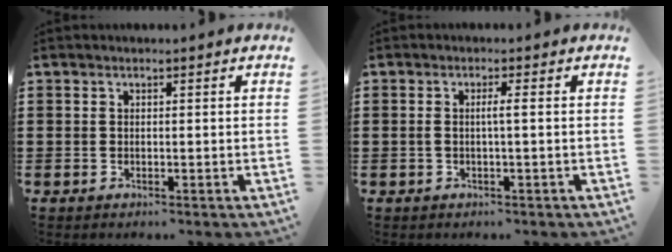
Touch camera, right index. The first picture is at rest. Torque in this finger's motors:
{"motor_torque": [0.39, -0.33, 0.01, 0.06]}